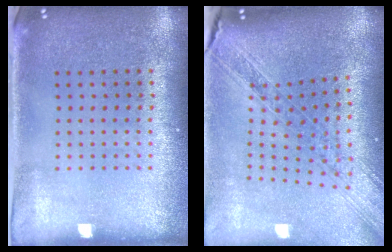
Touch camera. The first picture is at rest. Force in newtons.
{"total": 1.9, "press": 1.7, "slide": 0.9}